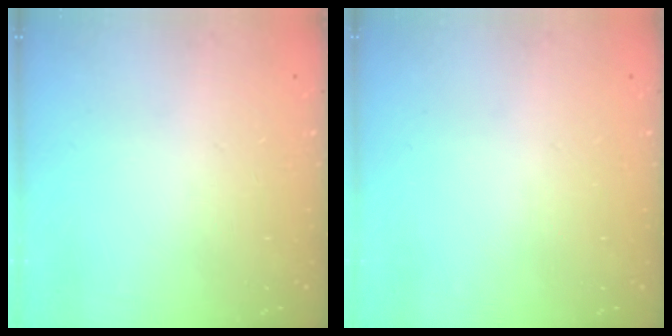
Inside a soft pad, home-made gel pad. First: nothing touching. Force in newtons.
{"total": 0.0}